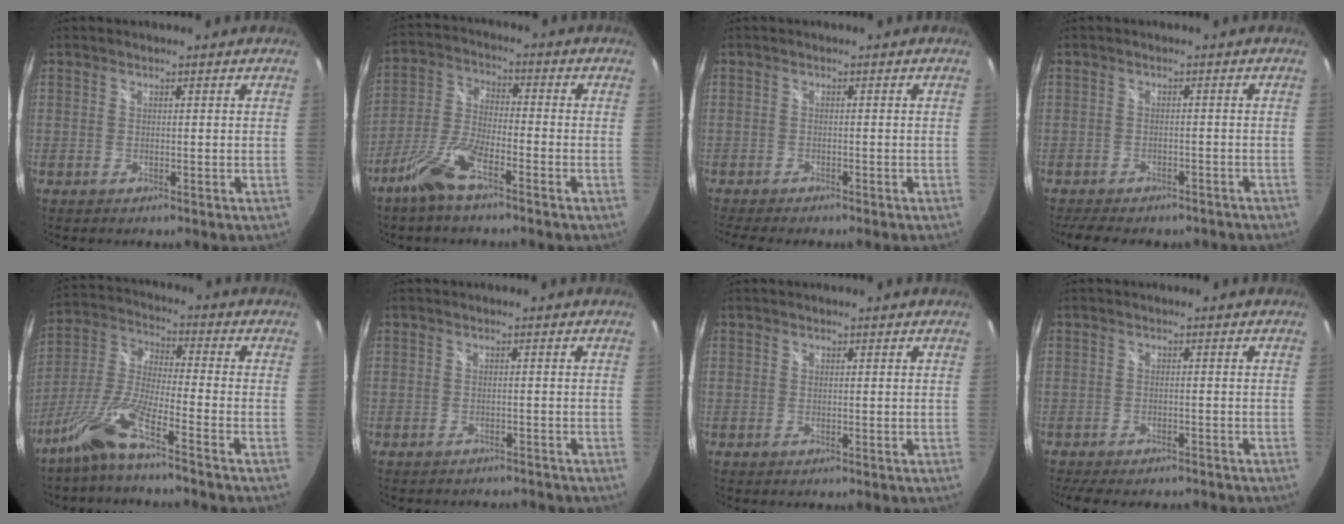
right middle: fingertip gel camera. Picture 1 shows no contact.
{"total": 9.1, "force": [-6.2, 2.2, 6.3], "torque": [-0.137, -0.003, -0.123]}
{"total": 4.4, "force": [-3.9, 0.1, 2.0], "torque": [-0.040, -0.016, -0.061]}
{"total": 11.0, "force": [-9.1, 3.9, 4.9], "torque": [-0.104, -0.018, -0.122]}
{"total": 10.0, "force": [-7.2, 0.0, 6.9], "torque": [-0.153, 0.003, -0.145]}
{"total": 5.2, "force": [-4.8, 1.5, 1.4], "torque": [-0.028, -0.007, -0.061]}
{"total": 0.0}
{"total": 10.0, "force": [-8.6, 2.6, 4.4], "torque": [-0.094, -0.017, -0.123]}